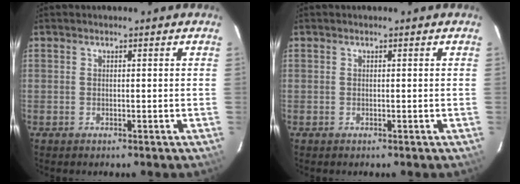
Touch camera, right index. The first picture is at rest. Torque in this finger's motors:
{"motor_torque": [0.00, 0.00, 0.00, 0.00]}